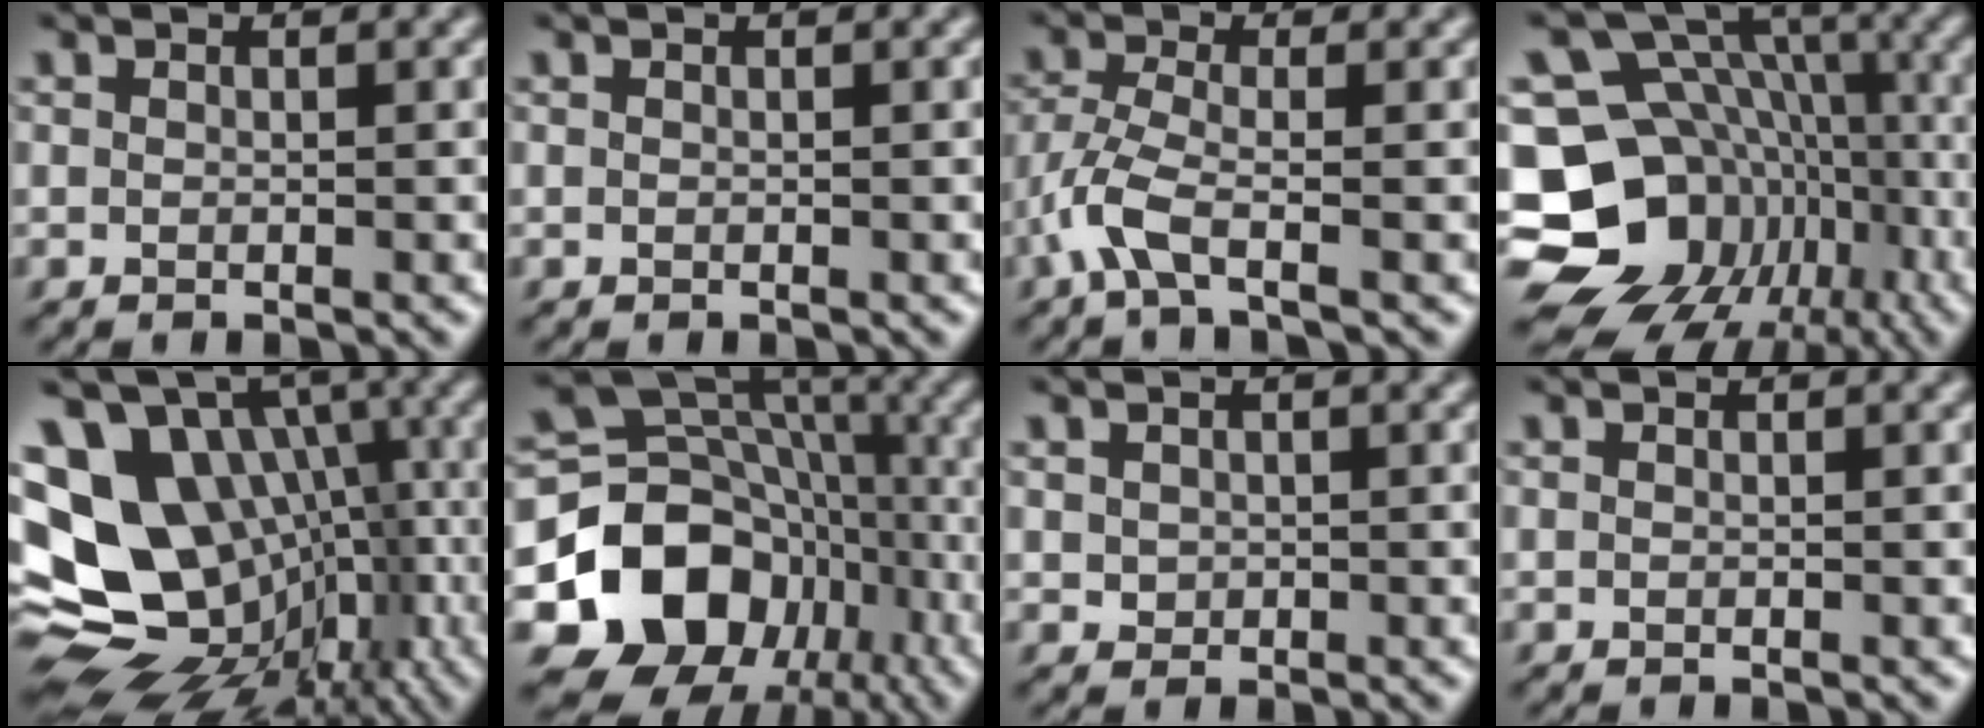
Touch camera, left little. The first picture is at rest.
{"total": 0.0}
{"total": 3.7, "force": [-2.0, 0.8, 3.0], "torque": [-0.078, 0.001, -0.050]}
{"total": 17.2, "force": [-6.2, 14.4, 6.9], "torque": [-0.143, 0.006, -0.092]}
{"total": 17.4, "force": [-1.8, 13.7, 10.6], "torque": [-0.190, -0.002, -0.016]}
{"total": 15.6, "force": [-5.5, 12.4, 7.6], "torque": [-0.152, -0.008, -0.099]}
{"total": 0.8, "force": [0.1, 0.8, 0.2], "torque": [-0.005, -0.002, 0.008]}
{"total": 0.0}